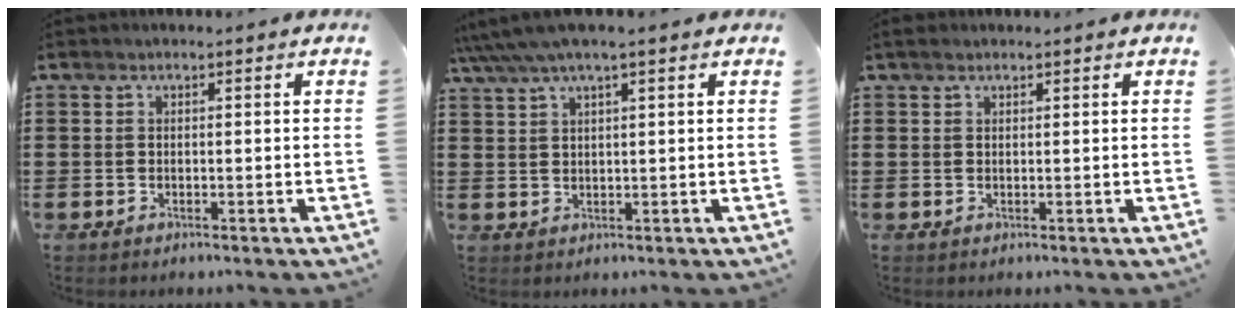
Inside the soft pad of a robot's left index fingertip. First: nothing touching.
{"total": 3.2, "force": [2.2, 0.3, 2.3], "torque": [-0.051, 0.003, 0.039]}
{"total": 0.8, "force": [0.6, 0.4, 0.3], "torque": [-0.008, 0.004, 0.012]}